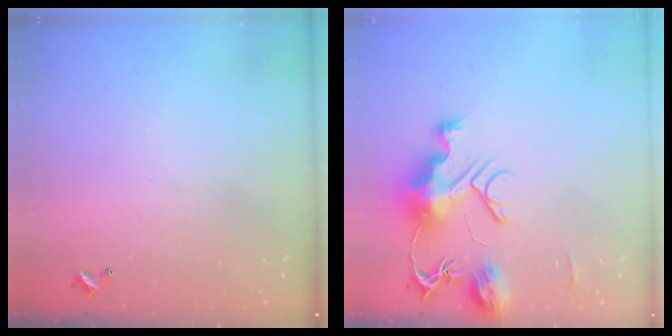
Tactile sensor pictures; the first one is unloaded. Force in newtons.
{"total": 11.5, "press": 11.5, "slide": 1.2}